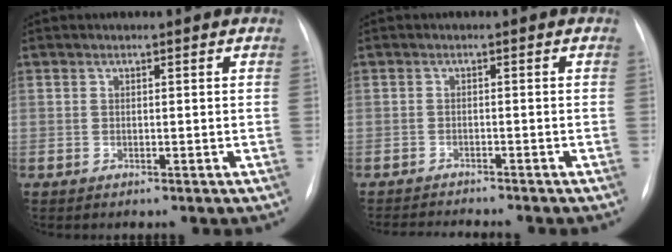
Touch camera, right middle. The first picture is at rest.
{"total": 6.9, "force": [-6.4, -0.1, 2.4], "torque": [-0.032, -0.015, -0.094]}